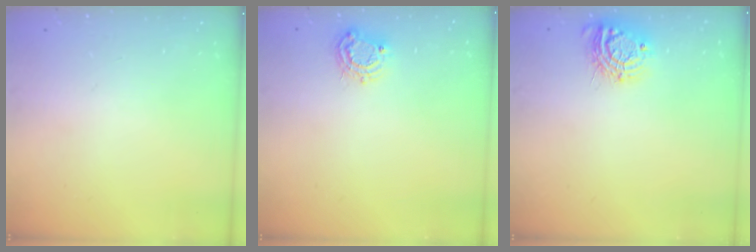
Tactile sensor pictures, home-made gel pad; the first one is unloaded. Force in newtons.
{"total": 6.7, "press": 6.7, "slide": 0.6}
{"total": 9.6, "press": 9.6, "slide": 0.5}